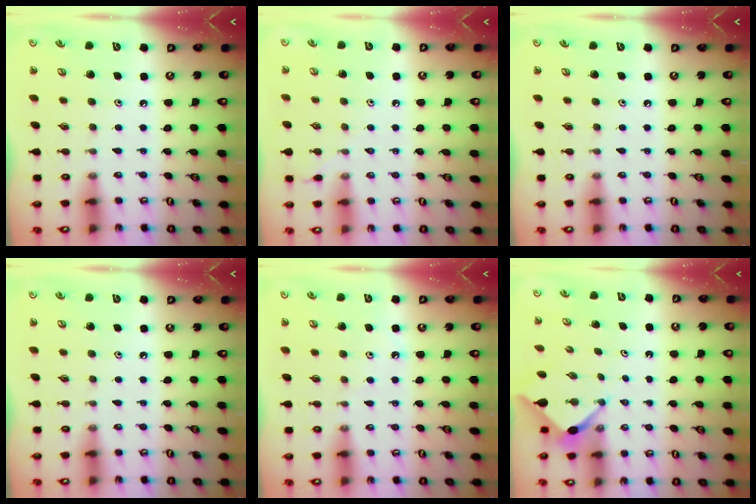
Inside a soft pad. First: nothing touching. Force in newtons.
{"total": 2.5, "press": 2.4, "slide": 0.6}
{"total": 0.0}
{"total": 0.0}
{"total": 4.0, "press": 3.9, "slide": 0.7}
{"total": 3.5, "press": 3.5, "slide": 0.3}